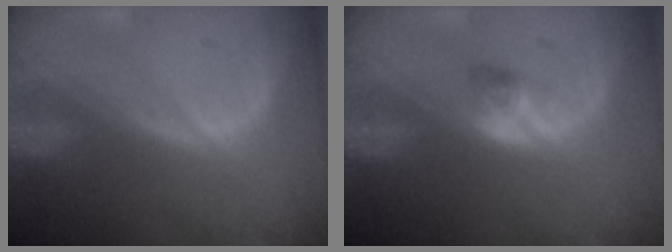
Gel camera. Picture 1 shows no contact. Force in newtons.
{"total": 2.6, "press": 2.3, "slide": 1.1}